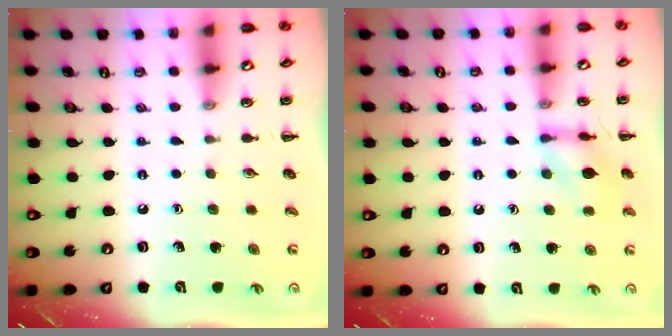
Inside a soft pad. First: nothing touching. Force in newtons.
{"total": 9.0, "press": 8.9, "slide": 0.6}